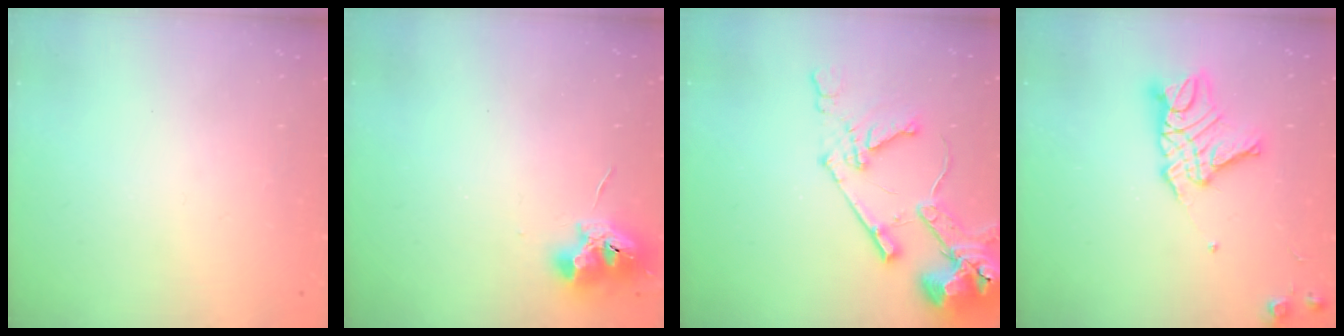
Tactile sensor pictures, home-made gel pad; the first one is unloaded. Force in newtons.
{"total": 11.0, "press": 11.0, "slide": 0.8}
{"total": 15.5, "press": 15.3, "slide": 2.0}
{"total": 13.4, "press": 13.3, "slide": 1.3}